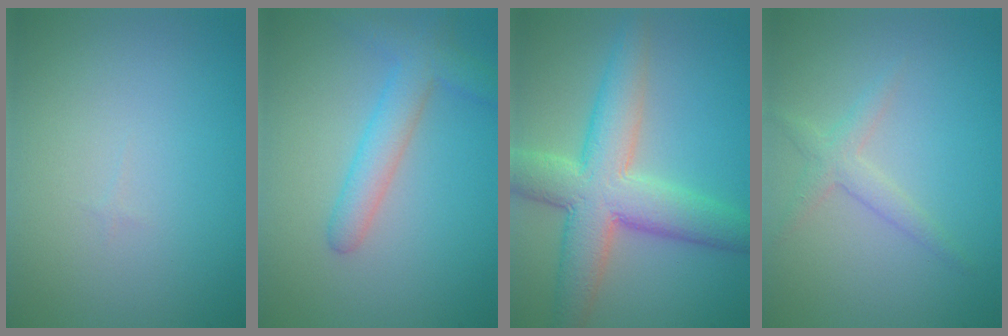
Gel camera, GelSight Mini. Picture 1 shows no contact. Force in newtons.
{"total": 3.5, "press": 3.5, "slide": 0.2}
{"total": 7.7, "press": 7.7, "slide": 0.2}
{"total": 1.8, "press": 1.8, "slide": 0.1}